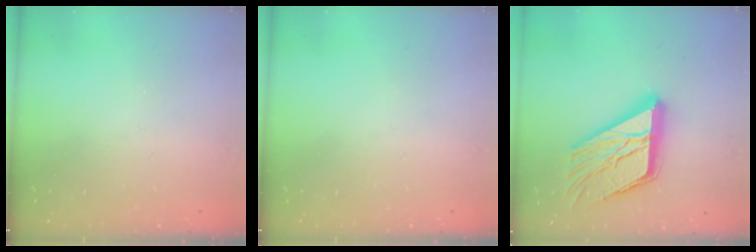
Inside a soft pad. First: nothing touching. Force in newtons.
{"total": 0.0}
{"total": 22.8, "press": 22.7, "slide": 2.2}